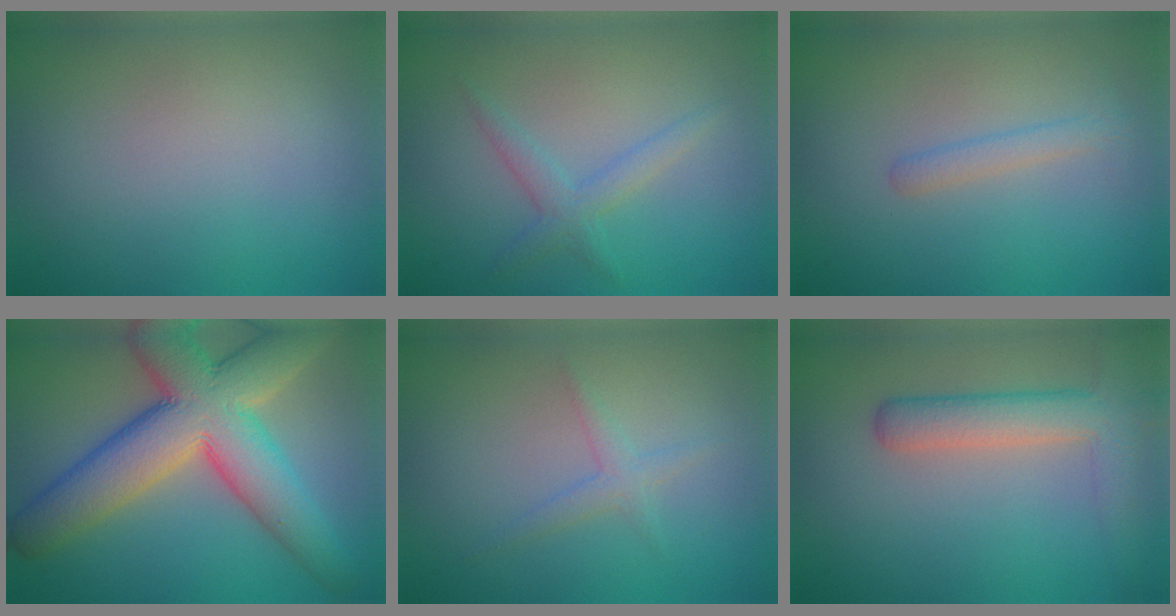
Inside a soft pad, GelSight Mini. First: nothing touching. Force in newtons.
{"total": 2.0, "press": 2.0, "slide": 0.2}
{"total": 1.4, "press": 1.4, "slide": 0.1}
{"total": 11.5, "press": 11.4, "slide": 1.0}
{"total": 1.4, "press": 1.4, "slide": 0.0}
{"total": 4.3, "press": 4.3, "slide": 0.2}